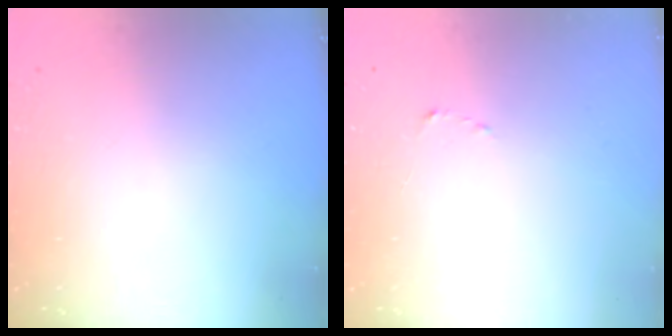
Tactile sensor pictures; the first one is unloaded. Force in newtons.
{"total": 1.5, "press": 1.5, "slide": 0.2}